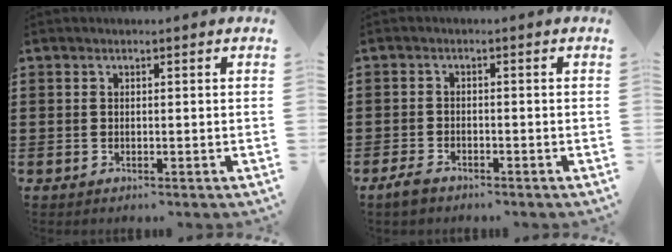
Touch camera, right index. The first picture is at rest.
{"total": 1.9, "force": [-1.7, 0.6, 0.6], "torque": [-0.023, 0.000, -0.037]}